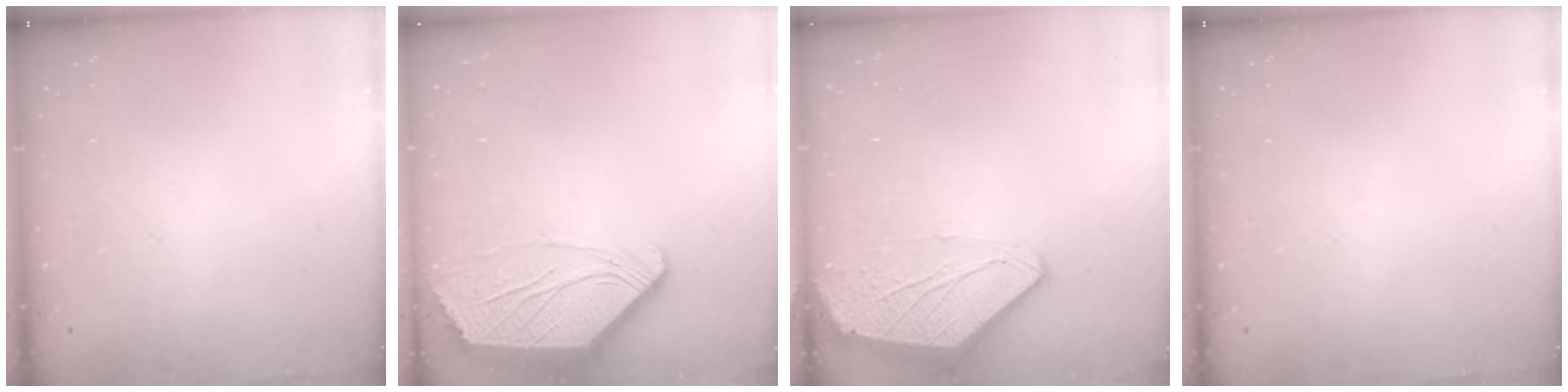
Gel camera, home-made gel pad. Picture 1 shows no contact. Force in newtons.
{"total": 3.0, "press": 2.9, "slide": 0.4}
{"total": 0.0}
{"total": 0.0}